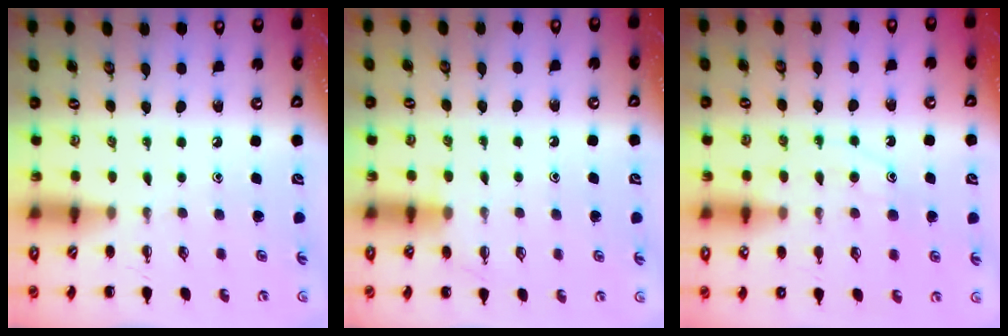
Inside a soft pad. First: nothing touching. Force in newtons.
{"total": 4.3, "press": 4.1, "slide": 1.2}
{"total": 11.5, "press": 11.5, "slide": 0.6}